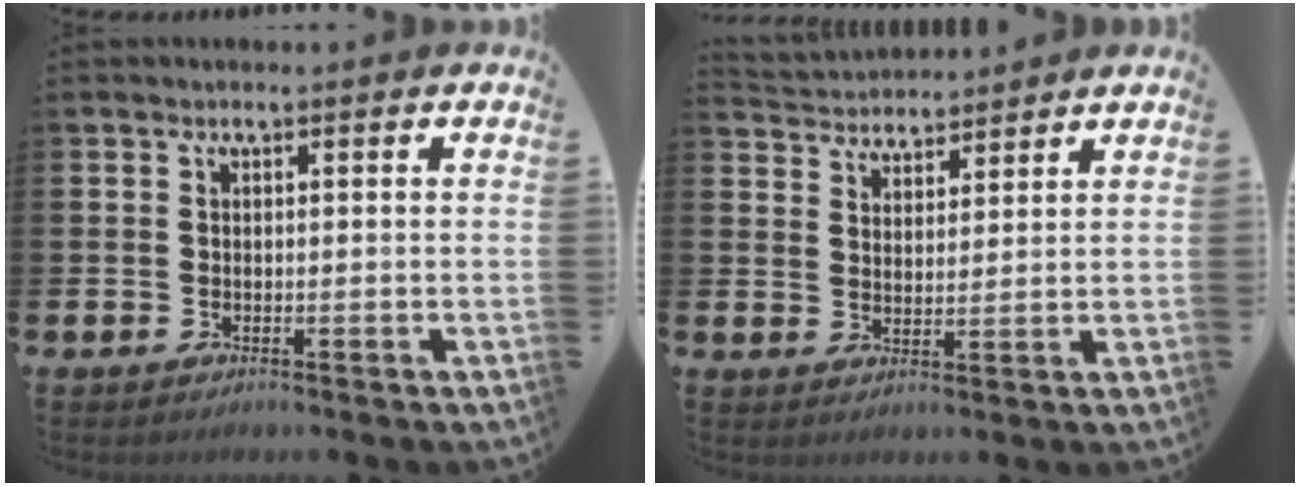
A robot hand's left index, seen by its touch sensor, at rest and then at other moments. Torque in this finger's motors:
{"motor_torque": [0.62, -0.97, 0.21, 0.02]}